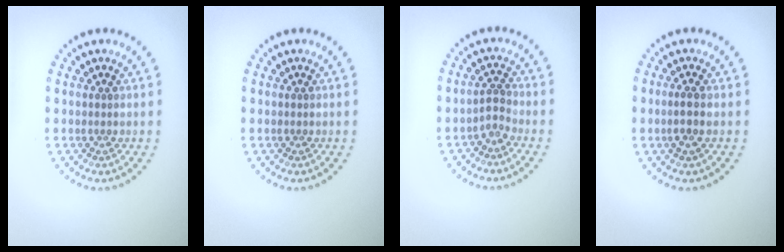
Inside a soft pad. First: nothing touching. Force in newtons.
{"total": 0.0}
{"total": 1.4, "press": 0.8, "slide": 1.1}
{"total": 1.6, "press": 1.3, "slide": 1.0}